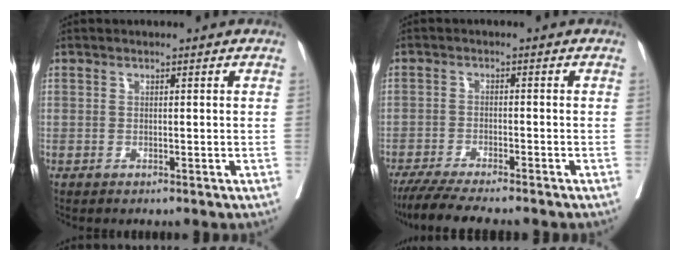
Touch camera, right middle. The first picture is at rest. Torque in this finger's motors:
{"motor_torque": [0.30, -0.32, 0.13, 0.05]}